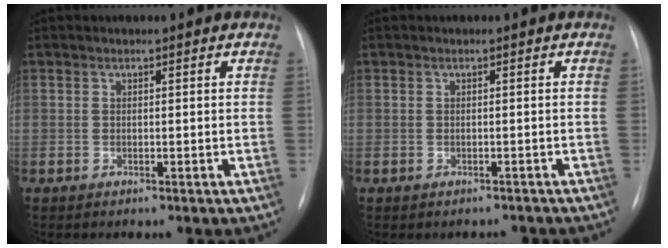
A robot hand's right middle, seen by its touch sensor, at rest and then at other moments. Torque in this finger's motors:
{"motor_torque": [-0.02, -0.03, -0.04, -0.01]}